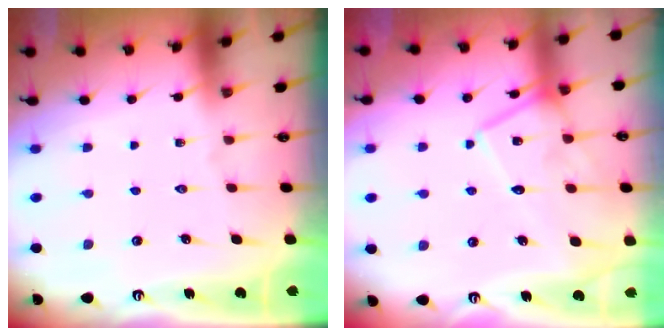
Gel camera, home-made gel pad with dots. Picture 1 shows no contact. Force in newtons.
{"total": 15.6, "press": 15.6, "slide": 1.3}